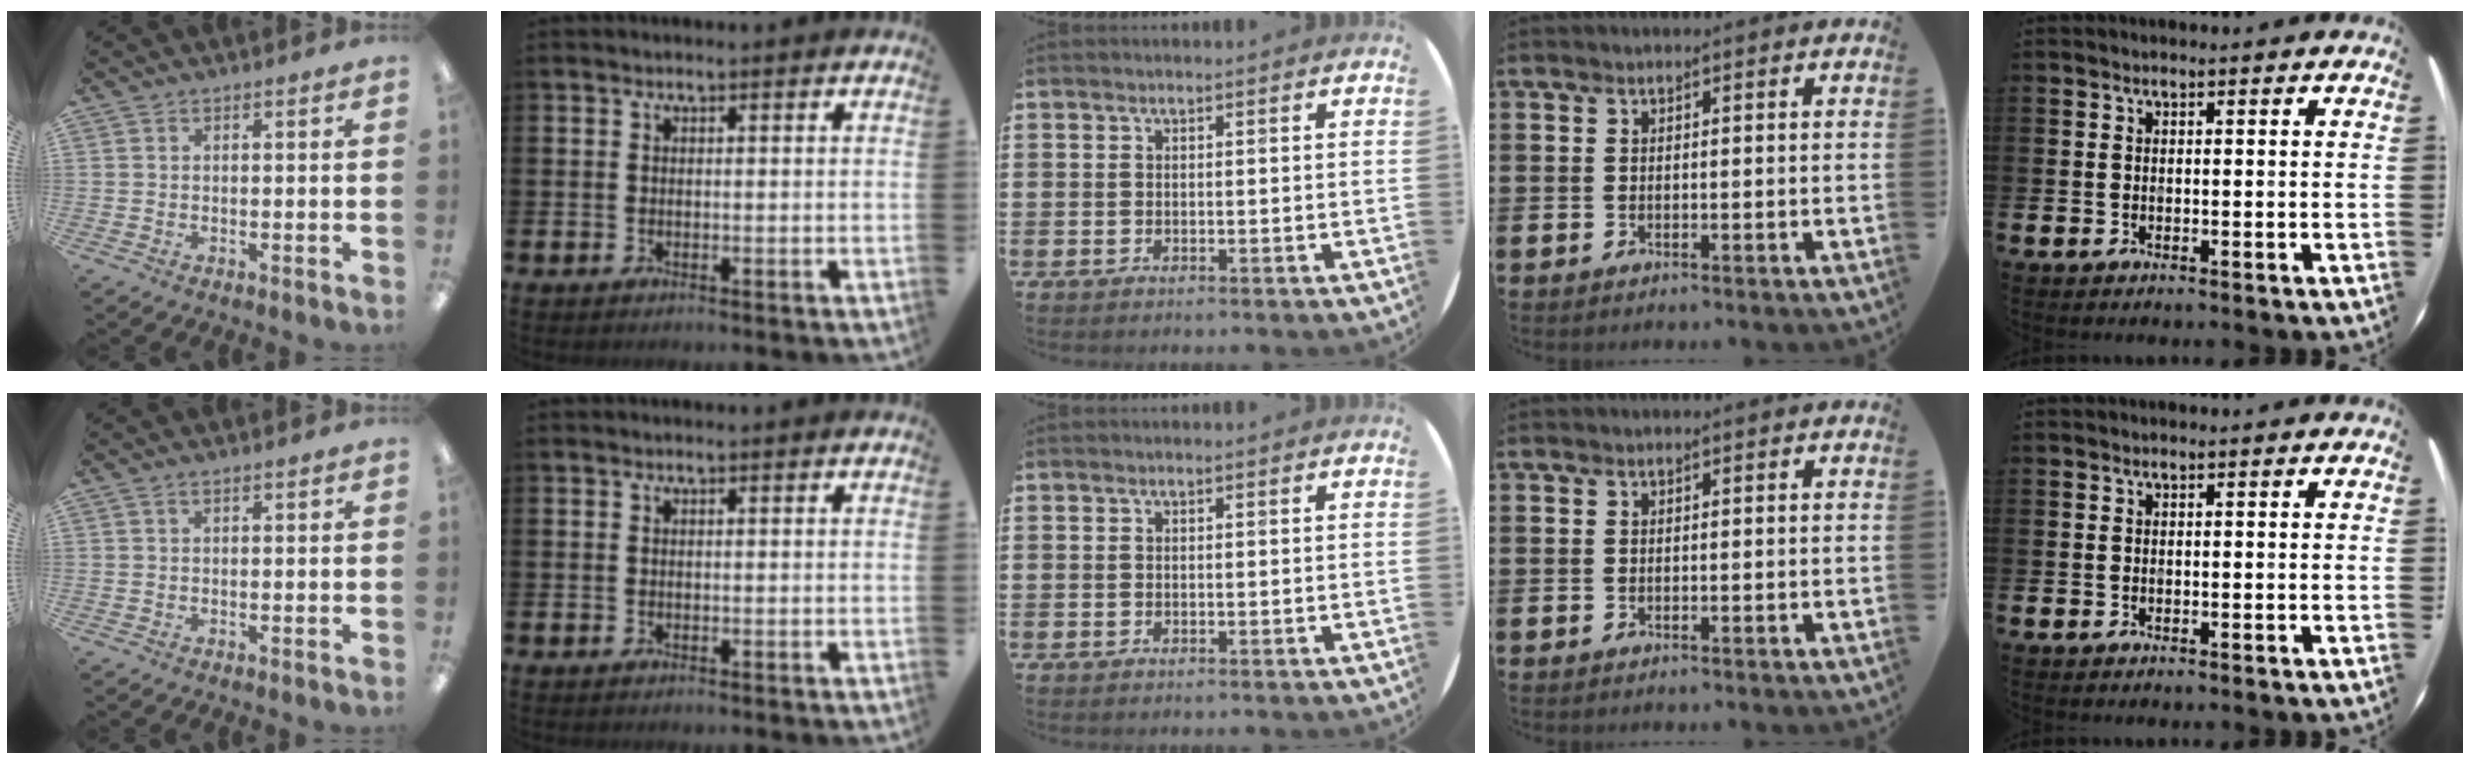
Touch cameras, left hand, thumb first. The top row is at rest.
{"thumb": {"total": 0.9, "force": [0.5, 0.3, 0.6], "torque": [-0.014, 0.002, 0.009]}}